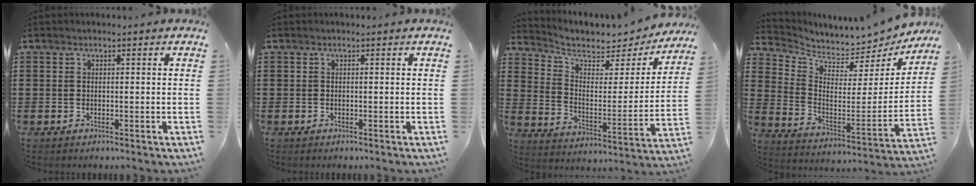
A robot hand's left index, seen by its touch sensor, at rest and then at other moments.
{"total": 0.0}
{"total": 5.4, "force": [4.5, 2.2, 2.0], "torque": [-0.059, -0.034, 0.073]}
{"total": 5.0, "force": [4.9, 0.8, 0.5], "torque": [-0.045, -0.057, 0.084]}